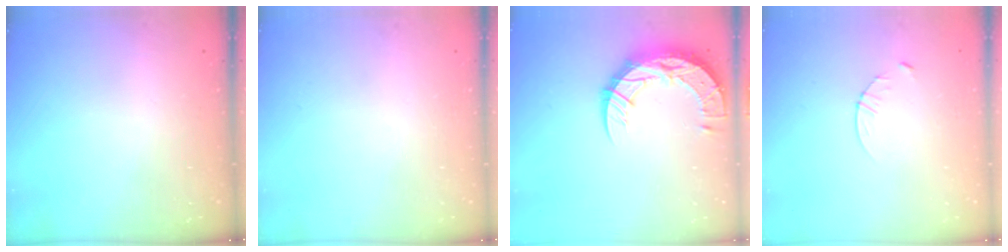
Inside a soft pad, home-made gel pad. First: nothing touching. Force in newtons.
{"total": 0.0}
{"total": 15.7, "press": 15.6, "slide": 1.2}
{"total": 3.4, "press": 3.4, "slide": 0.4}